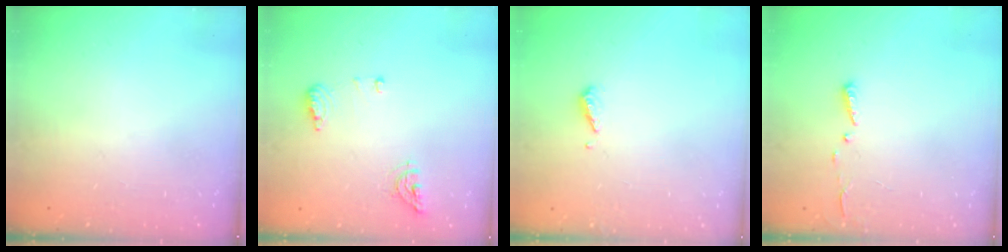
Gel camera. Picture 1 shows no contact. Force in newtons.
{"total": 7.9, "press": 7.8, "slide": 1.5}
{"total": 3.9, "press": 3.9, "slide": 0.4}
{"total": 3.0, "press": 2.9, "slide": 0.3}